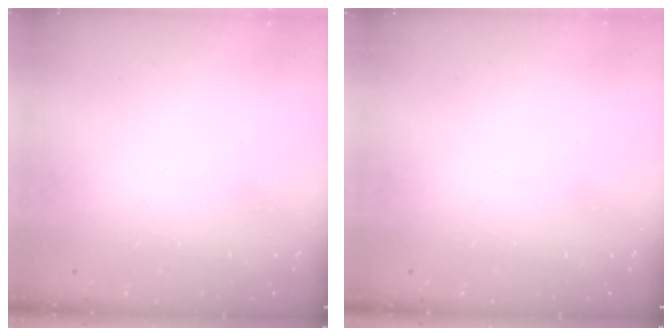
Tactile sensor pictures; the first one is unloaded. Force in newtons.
{"total": 0.0}